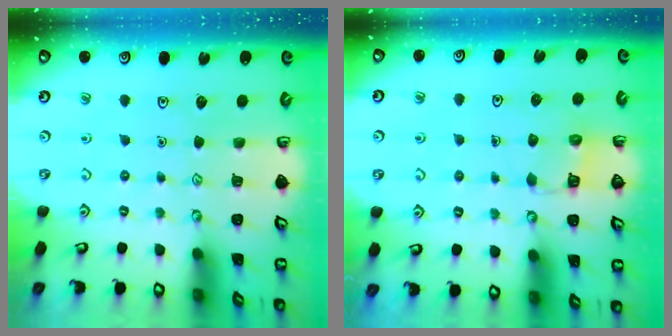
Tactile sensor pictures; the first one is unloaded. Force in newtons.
{"total": 4.2, "press": 4.2, "slide": 0.3}